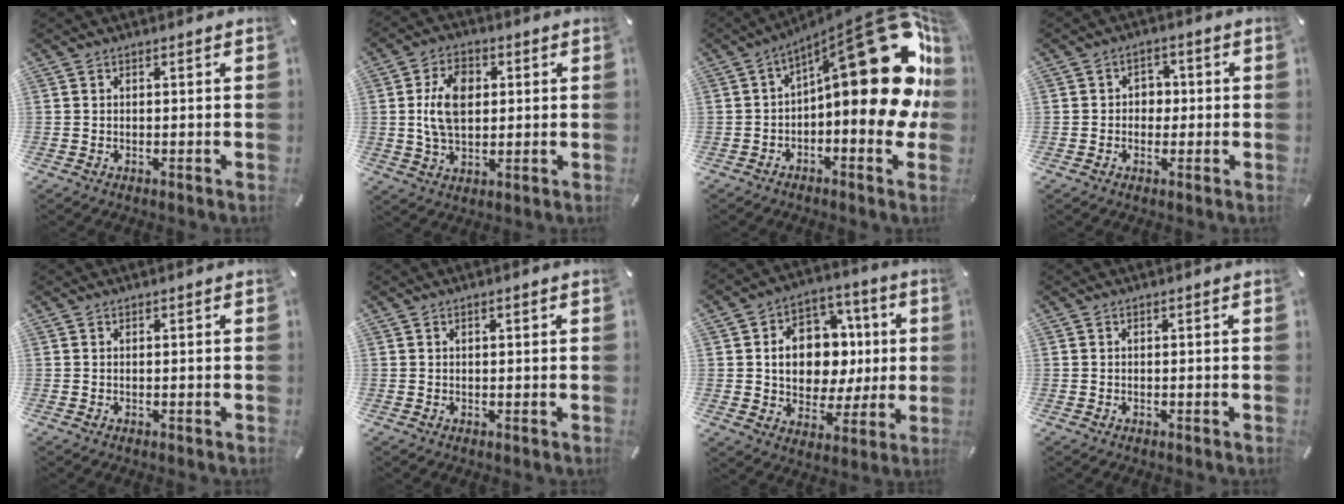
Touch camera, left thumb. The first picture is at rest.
{"total": 9.8, "force": [1.4, 6.7, 7.0], "torque": [-0.141, 0.008, 0.022]}
{"total": 30.9, "force": [7.4, 11.8, 27.6], "torque": [-0.344, -0.076, 0.145]}
{"total": 4.0, "force": [-0.7, 3.6, 1.6], "torque": [-0.019, 0.007, -0.019]}
{"total": 0.0}
{"total": 1.0, "force": [0.3, 0.3, 0.9], "torque": [-0.017, 0.003, 0.003]}
{"total": 13.8, "force": [0.8, 11.5, 7.6], "torque": [-0.113, -0.004, 0.023]}
{"total": 0.0}